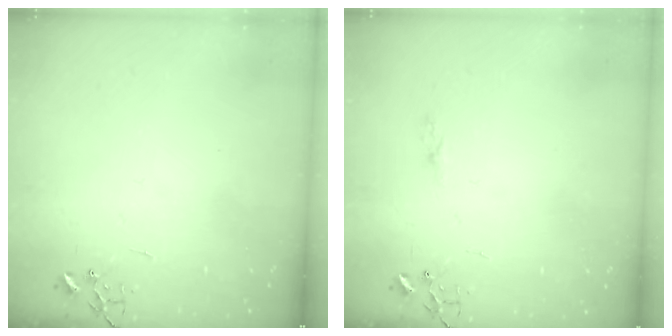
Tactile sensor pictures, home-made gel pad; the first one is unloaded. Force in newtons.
{"total": 3.3, "press": 3.3, "slide": 0.4}